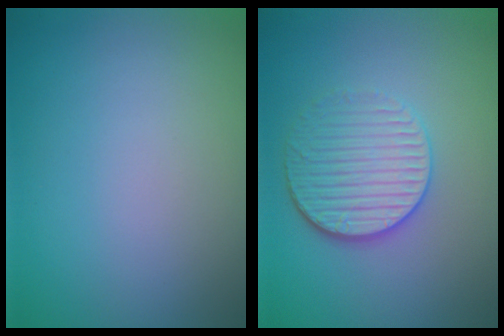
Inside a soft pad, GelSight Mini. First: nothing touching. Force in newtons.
{"total": 4.0, "press": 3.4, "slide": 2.0}